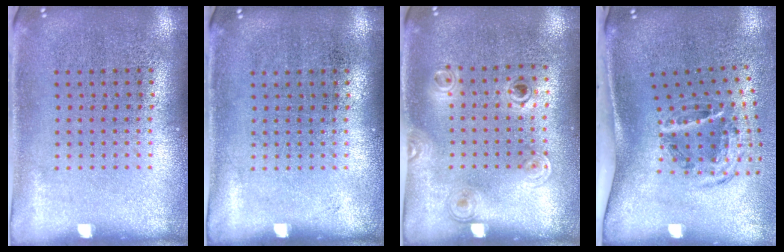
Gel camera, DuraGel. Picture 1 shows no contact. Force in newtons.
{"total": 0.0}
{"total": 1.1, "press": 0.9, "slide": 0.6}
{"total": 1.8, "press": 1.1, "slide": 1.5}